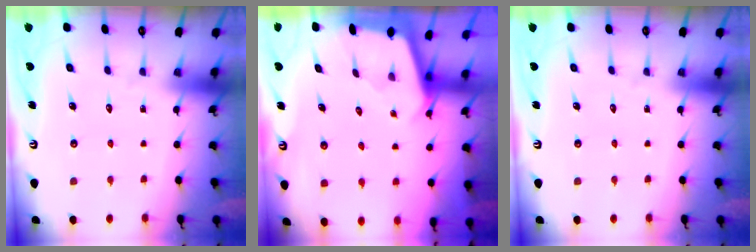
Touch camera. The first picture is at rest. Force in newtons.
{"total": 1.8, "press": 1.8, "slide": 0.2}
{"total": 0.0}